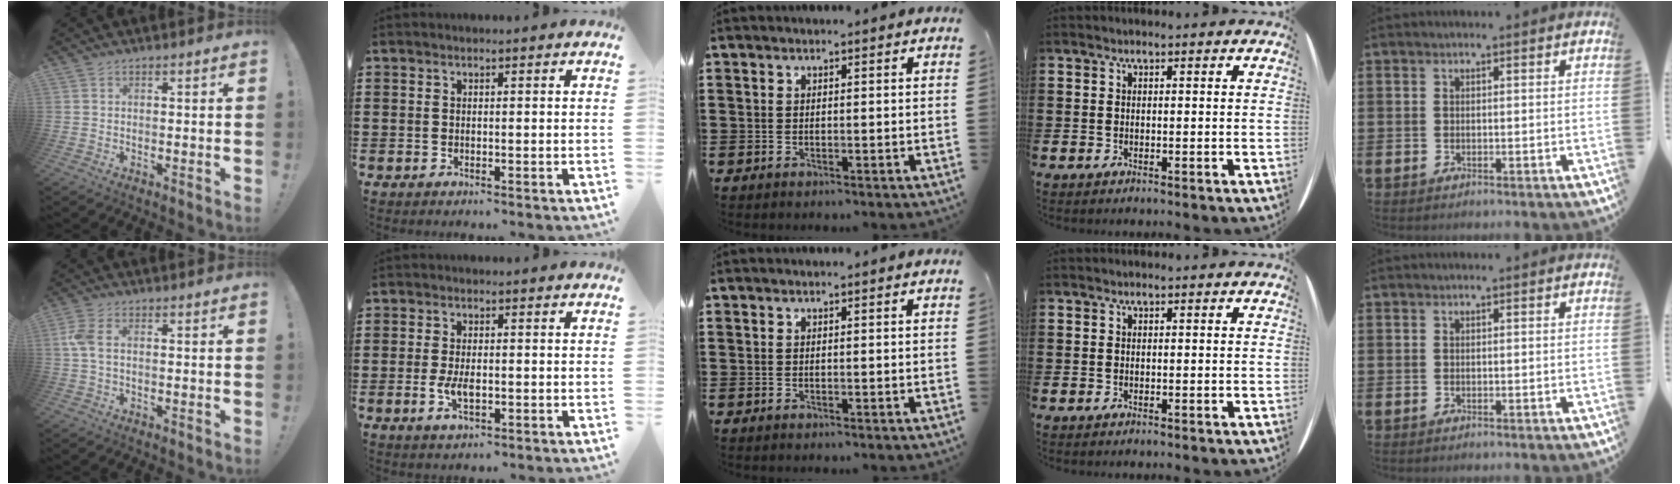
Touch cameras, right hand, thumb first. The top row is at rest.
{"thumb": {"total": 4.8, "force": [0.4, 2.4, 4.2], "torque": [-0.099, 0.009, 0.009]}, "index": {"total": 3.8, "force": [-0.7, 1.6, 3.4], "torque": [-0.069, -0.004, -0.011]}}